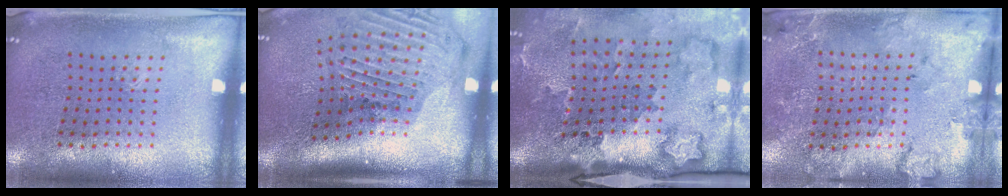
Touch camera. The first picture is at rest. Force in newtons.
{"total": 2.9, "press": 2.1, "slide": 1.9}
{"total": 3.5, "press": 2.3, "slide": 2.7}
{"total": 1.8, "press": 1.7, "slide": 0.6}